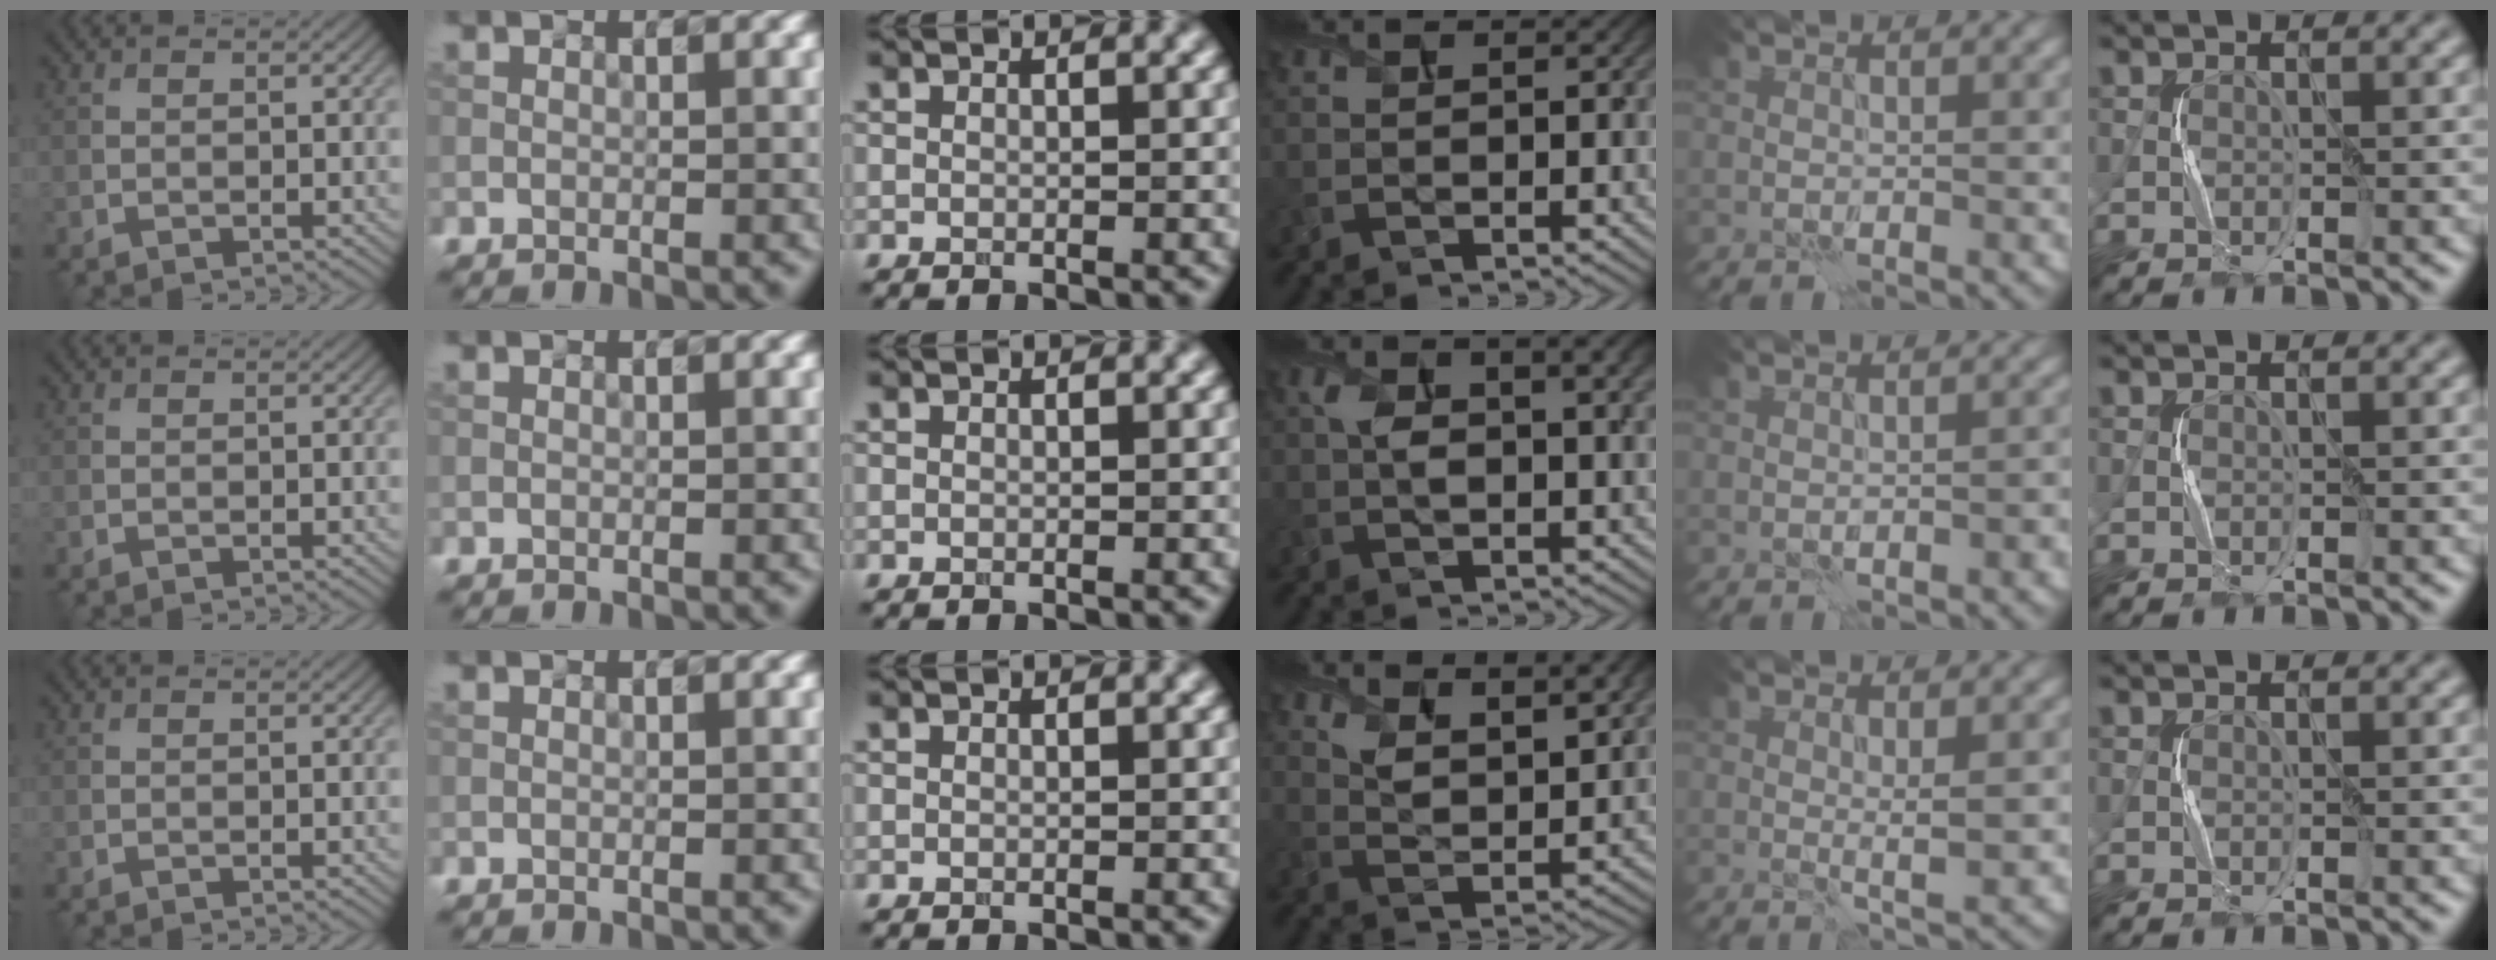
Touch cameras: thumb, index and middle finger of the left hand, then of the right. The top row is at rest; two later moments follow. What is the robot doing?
{"motion": "squeeze", "object": "air blower"}